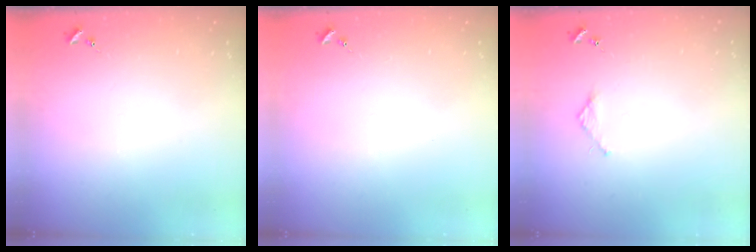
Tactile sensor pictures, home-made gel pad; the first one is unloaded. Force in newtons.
{"total": 0.0}
{"total": 2.7, "press": 2.7, "slide": 0.2}